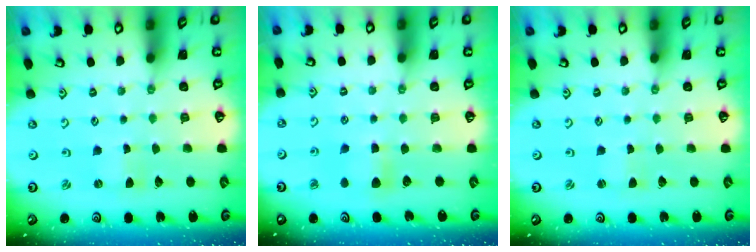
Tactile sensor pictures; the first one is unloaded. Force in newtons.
{"total": 5.8, "press": 5.7, "slide": 0.5}
{"total": 1.0, "press": 1.0, "slide": 0.2}